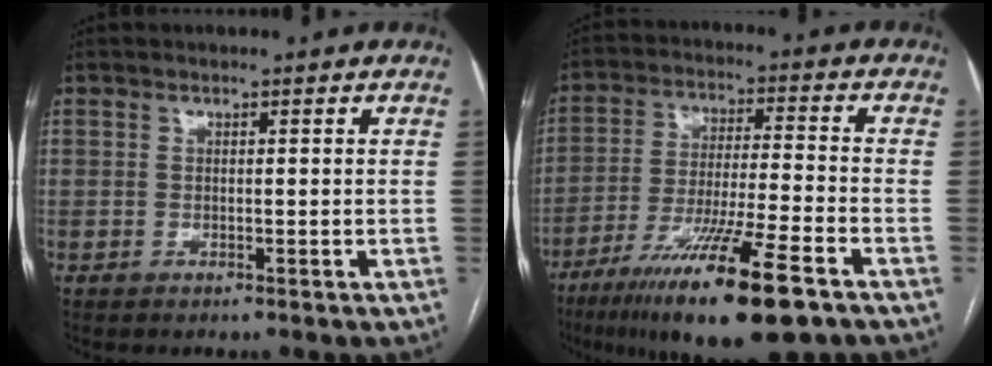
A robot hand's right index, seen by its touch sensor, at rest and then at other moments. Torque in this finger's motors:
{"motor_torque": [1.12, -1.02, 1.05, 0.21]}